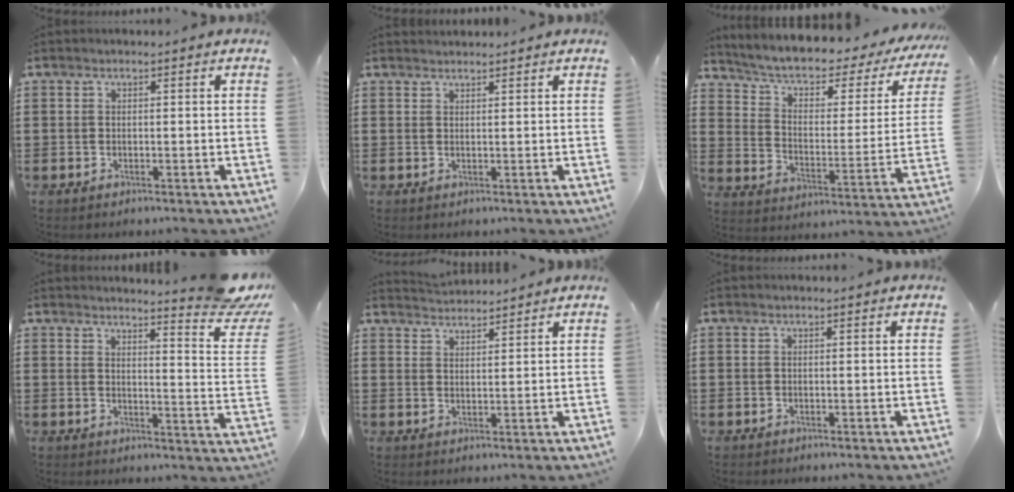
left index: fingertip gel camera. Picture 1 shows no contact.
{"total": 1.1, "force": [1.1, 0.1, 0.1], "torque": [-0.003, -0.001, 0.022]}
{"total": 4.6, "force": [2.6, 2.1, 3.1], "torque": [-0.076, -0.022, 0.035]}
{"total": 6.1, "force": [5.5, -0.1, 2.7], "torque": [-0.043, -0.047, 0.089]}
{"total": 2.7, "force": [2.6, -0.1, -0.4], "torque": [0.000, -0.008, 0.051]}
{"total": 0.0}